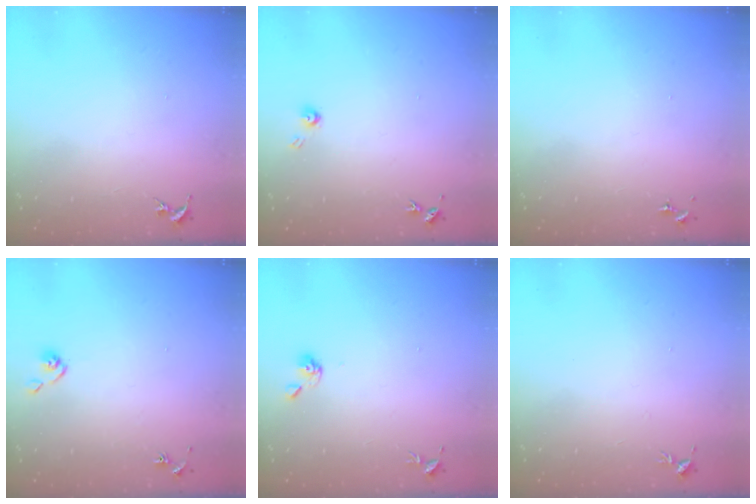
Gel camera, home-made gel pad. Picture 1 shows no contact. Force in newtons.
{"total": 3.8, "press": 3.7, "slide": 0.2}
{"total": 0.0}
{"total": 5.5, "press": 5.4, "slide": 0.5}
{"total": 4.8, "press": 4.8, "slide": 0.8}
{"total": 3.4, "press": 3.3, "slide": 0.5}